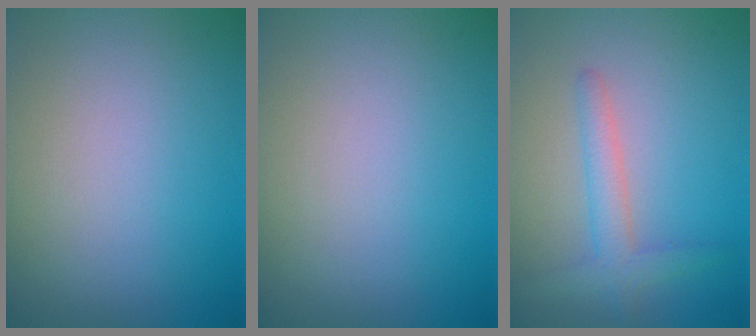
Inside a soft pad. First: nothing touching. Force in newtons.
{"total": 0.0}
{"total": 2.7, "press": 2.7, "slide": 0.2}